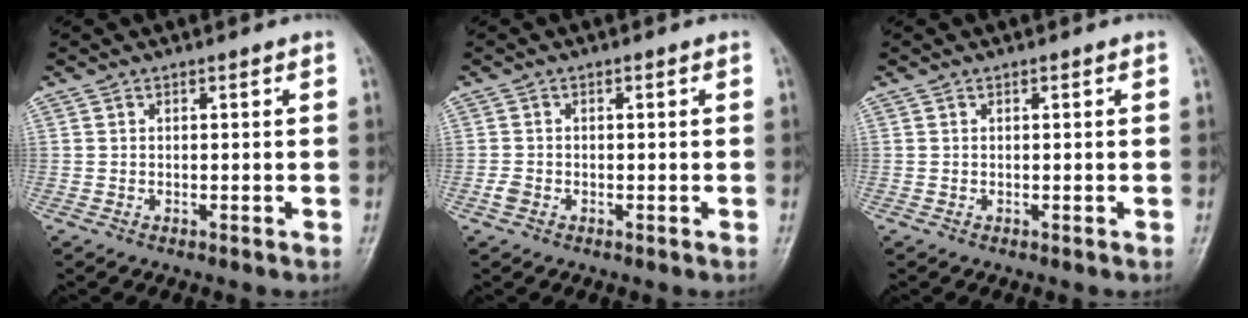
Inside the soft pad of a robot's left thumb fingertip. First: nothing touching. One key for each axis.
{"total": 1.5, "fx": -0.6, "fy": 1.2, "fz": 0.8, "tx": -0.016, "ty": 0.001, "tz": -0.015}
{"total": 0.0}